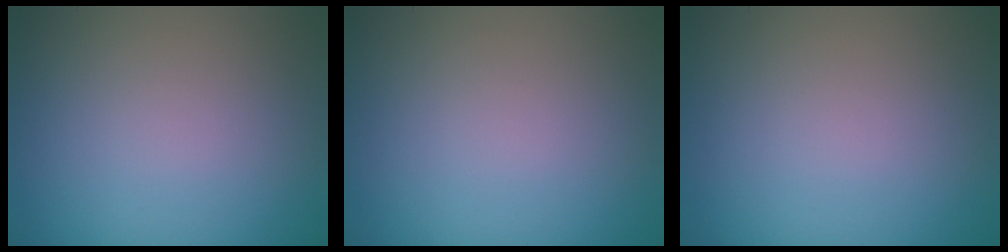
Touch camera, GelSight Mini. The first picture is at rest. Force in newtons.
{"total": 0.0}
{"total": 0.0}